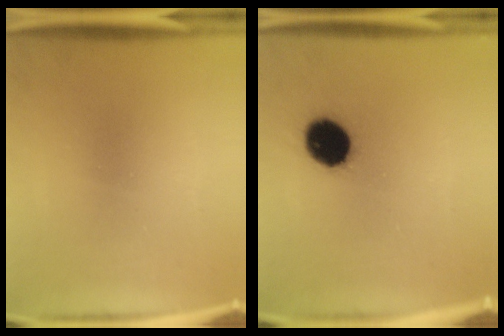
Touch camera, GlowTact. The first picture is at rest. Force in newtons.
{"total": 11.9}